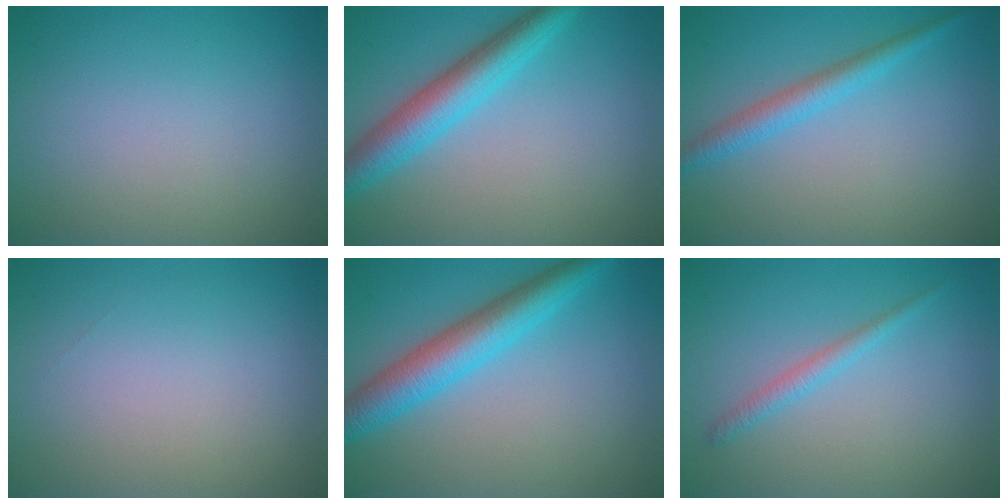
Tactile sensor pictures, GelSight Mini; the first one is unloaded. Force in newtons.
{"total": 5.0, "press": 5.0, "slide": 0.2}
{"total": 2.6, "press": 2.6, "slide": 0.0}
{"total": 0.0}
{"total": 5.5, "press": 5.5, "slide": 0.3}
{"total": 1.6, "press": 1.6, "slide": 0.2}